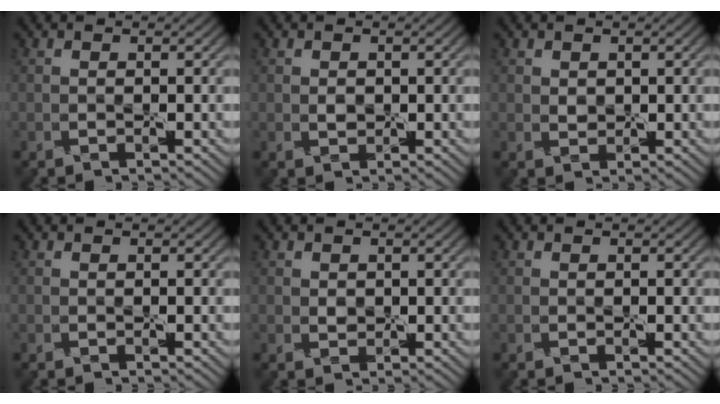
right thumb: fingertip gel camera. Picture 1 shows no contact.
{"total": 0.7, "force": [0.2, 0.6, 0.2], "torque": [0.001, 0.002, 0.005]}
{"total": 1.1, "force": [0.8, 0.7, 0.2], "torque": [0.005, 0.006, 0.016]}
{"total": 0.0}
{"total": 0.8, "force": [0.4, 0.7, 0.2], "torque": [0.003, 0.004, 0.009]}
{"total": 0.0}